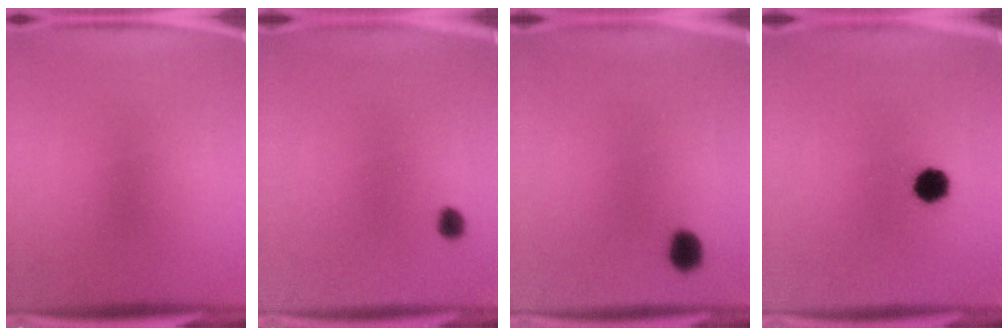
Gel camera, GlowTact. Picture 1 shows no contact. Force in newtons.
{"total": 1.9}
{"total": 4.8}
{"total": 5.3}